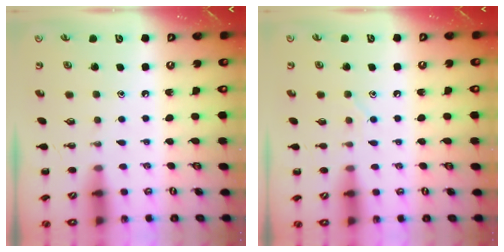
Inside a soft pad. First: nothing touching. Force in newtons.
{"total": 5.3, "press": 5.1, "slide": 1.1}